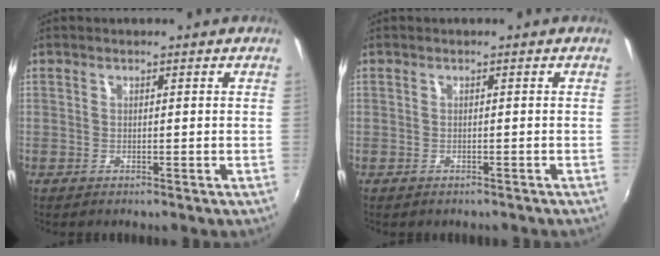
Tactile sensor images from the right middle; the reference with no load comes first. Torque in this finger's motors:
{"motor_torque": [0.94, -1.21, 0.03, 0.00]}